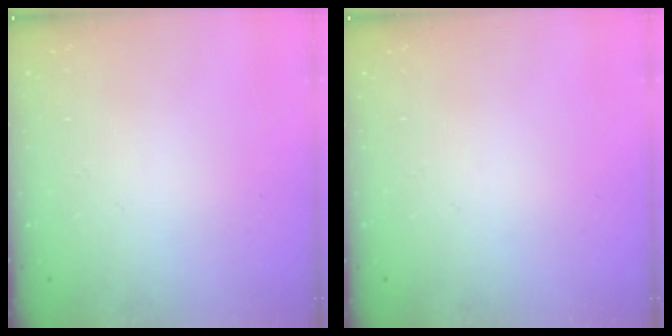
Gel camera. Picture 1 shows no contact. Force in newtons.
{"total": 0.0}